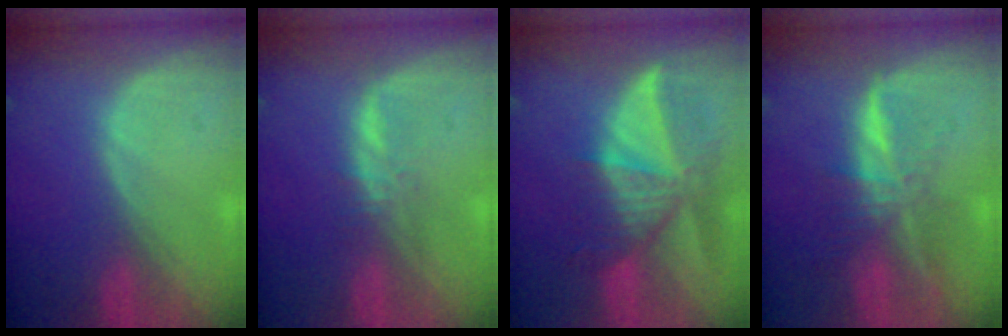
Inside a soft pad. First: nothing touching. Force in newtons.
{"total": 2.4, "press": 2.4, "slide": 0.2}
{"total": 9.2, "press": 8.3, "slide": 4.0}
{"total": 7.4, "press": 6.2, "slide": 3.9}